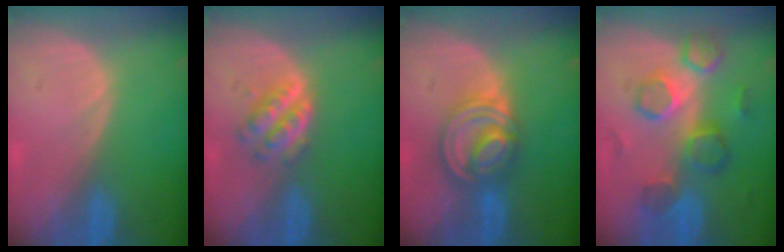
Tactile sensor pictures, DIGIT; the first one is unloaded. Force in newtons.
{"total": 4.7, "press": 4.4, "slide": 1.7}
{"total": 8.2, "press": 6.9, "slide": 4.3}
{"total": 8.8, "press": 8.5, "slide": 2.3}